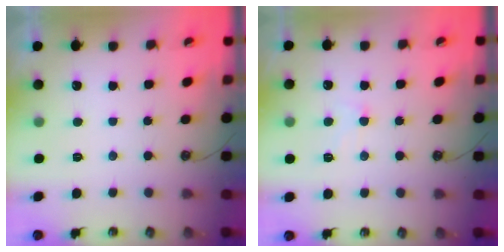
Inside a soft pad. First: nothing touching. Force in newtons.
{"total": 2.8, "press": 2.7, "slide": 0.6}